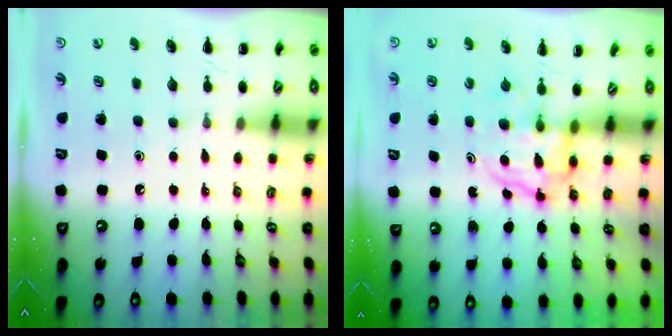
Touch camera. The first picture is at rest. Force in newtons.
{"total": 3.9, "press": 3.9, "slide": 0.4}